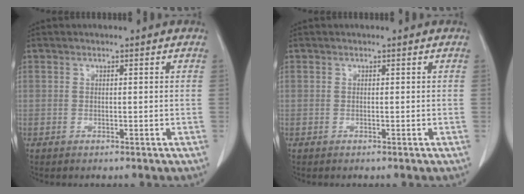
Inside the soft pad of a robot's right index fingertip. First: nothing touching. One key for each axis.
{"total": 0.0}